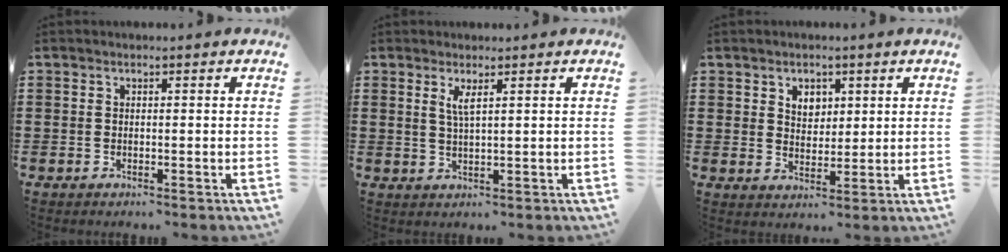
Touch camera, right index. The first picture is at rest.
{"total": 2.5, "force": [1.3, 0.3, 2.1], "torque": [-0.045, 0.001, 0.021]}
{"total": 3.2, "force": [1.7, 2.4, 1.3], "torque": [-0.027, 0.006, 0.028]}